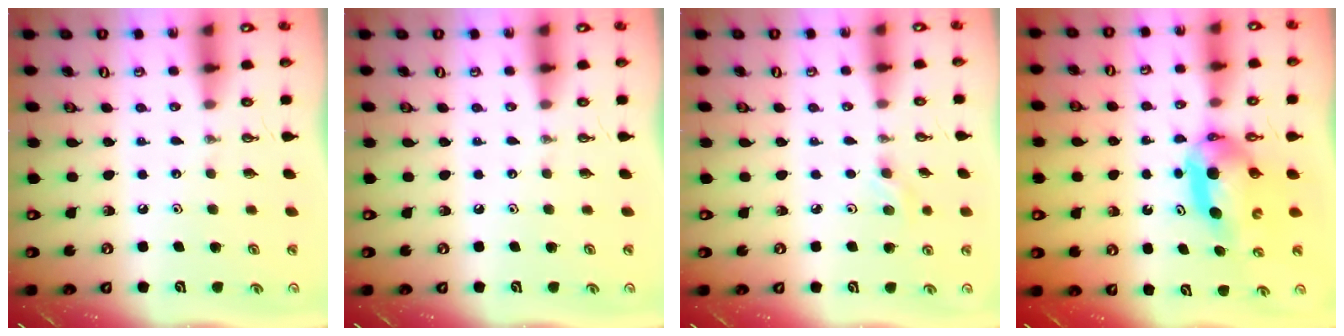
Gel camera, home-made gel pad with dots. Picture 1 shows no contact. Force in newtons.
{"total": 0.0}
{"total": 2.8, "press": 2.7, "slide": 0.8}
{"total": 6.8, "press": 6.7, "slide": 0.8}